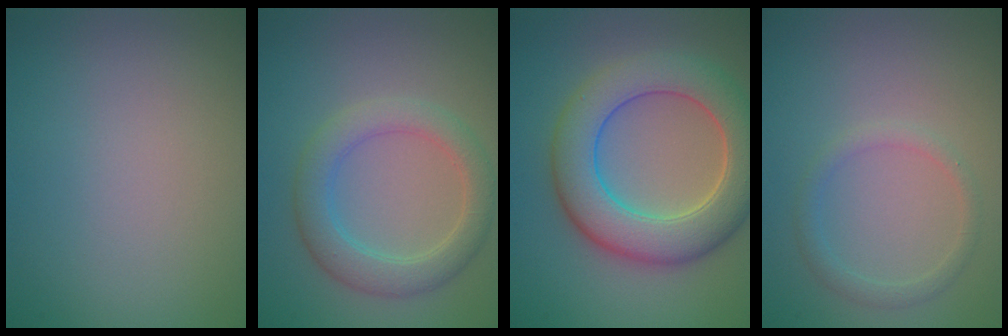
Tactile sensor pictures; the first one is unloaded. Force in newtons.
{"total": 4.0, "press": 4.0, "slide": 0.3}
{"total": 8.1, "press": 8.1, "slide": 0.5}
{"total": 1.4, "press": 1.4, "slide": 0.1}